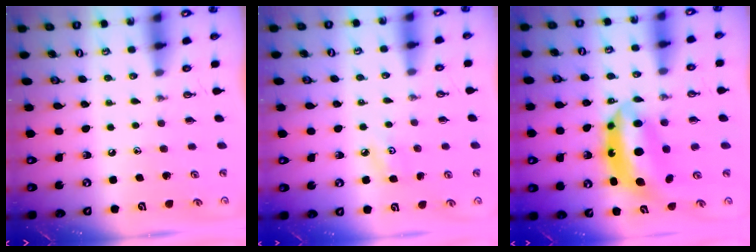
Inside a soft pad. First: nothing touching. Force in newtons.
{"total": 4.1, "press": 4.0, "slide": 0.8}
{"total": 10.1, "press": 10.0, "slide": 1.0}